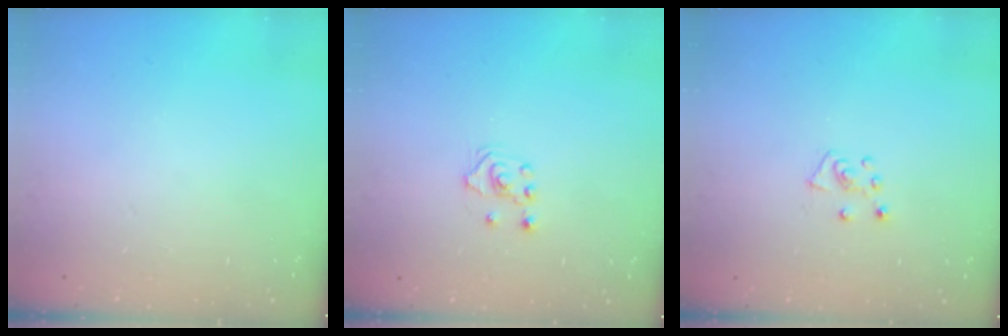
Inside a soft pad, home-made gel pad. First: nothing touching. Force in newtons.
{"total": 2.1, "press": 1.8, "slide": 0.9}
{"total": 5.0, "press": 4.9, "slide": 0.4}